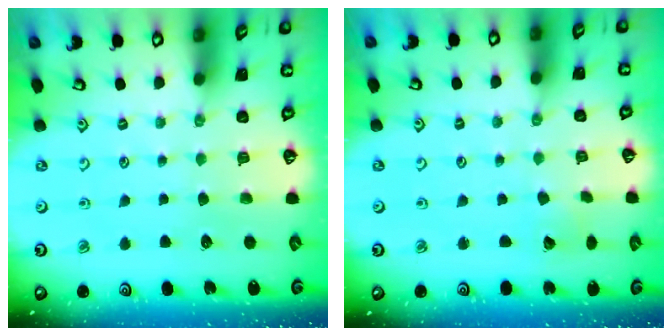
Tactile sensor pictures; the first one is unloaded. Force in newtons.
{"total": 2.8, "press": 2.8, "slide": 0.4}